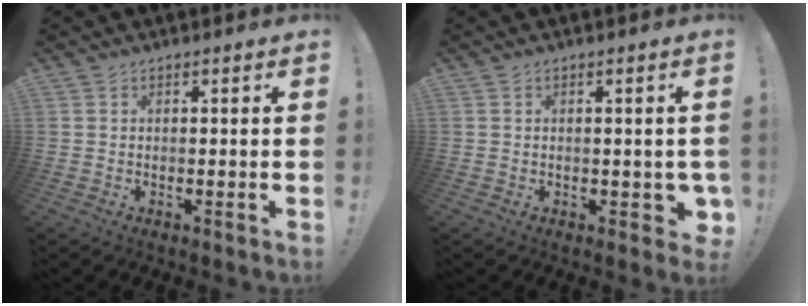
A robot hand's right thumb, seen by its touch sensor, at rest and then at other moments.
{"total": 3.1, "force": [-0.3, 2.2, 2.2], "torque": [-0.018, 0.004, -0.002]}